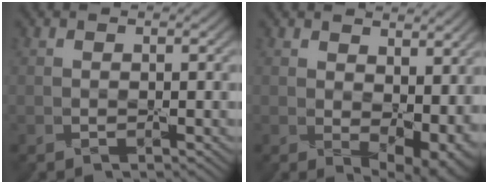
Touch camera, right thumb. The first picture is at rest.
{"total": 8.4, "force": [1.5, 5.2, 6.5], "torque": [-0.103, -0.028, 0.047]}